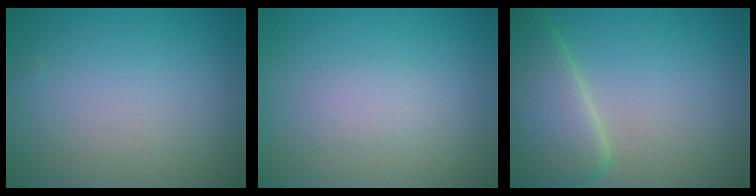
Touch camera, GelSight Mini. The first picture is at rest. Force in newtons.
{"total": 1.1, "press": 1.1, "slide": 0.1}
{"total": 6.1, "press": 6.1, "slide": 0.3}